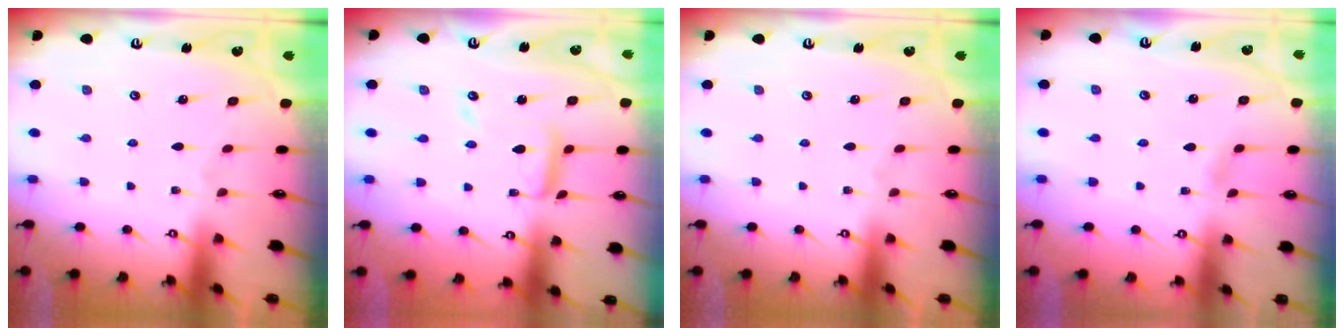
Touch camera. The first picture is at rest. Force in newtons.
{"total": 11.0, "press": 11.0, "slide": 1.2}
{"total": 0.0}
{"total": 0.6, "press": 0.6, "slide": 0.1}